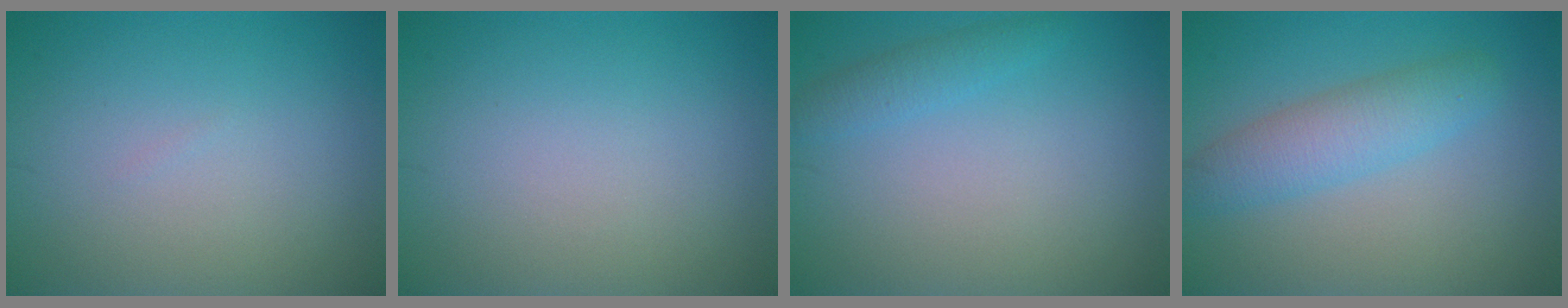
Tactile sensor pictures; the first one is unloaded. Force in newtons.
{"total": 0.0}
{"total": 1.6, "press": 1.6, "slide": 0.1}
{"total": 3.8, "press": 3.8, "slide": 0.1}